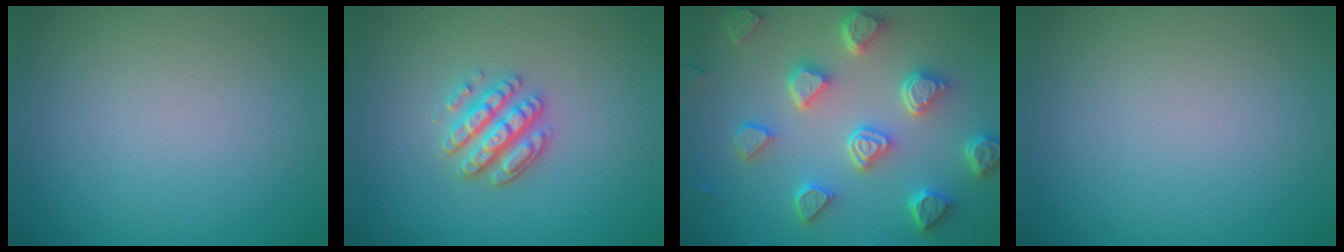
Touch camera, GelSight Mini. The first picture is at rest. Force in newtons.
{"total": 3.5, "press": 3.0, "slide": 1.7}
{"total": 6.7, "press": 5.4, "slide": 3.9}
{"total": 0.0}